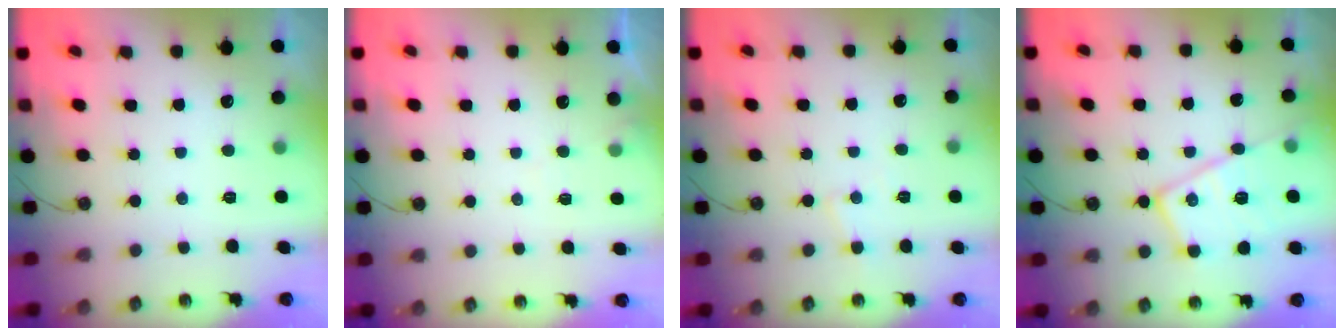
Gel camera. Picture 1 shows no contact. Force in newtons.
{"total": 4.2, "press": 4.1, "slide": 0.6}
{"total": 4.4, "press": 4.3, "slide": 0.6}
{"total": 17.3, "press": 17.2, "slide": 1.4}